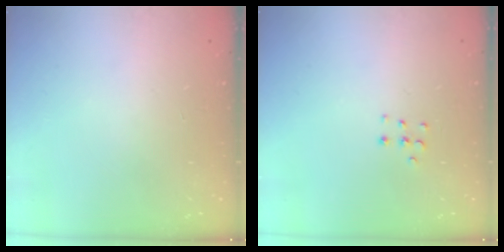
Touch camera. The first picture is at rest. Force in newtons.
{"total": 4.1, "press": 4.1, "slide": 0.5}